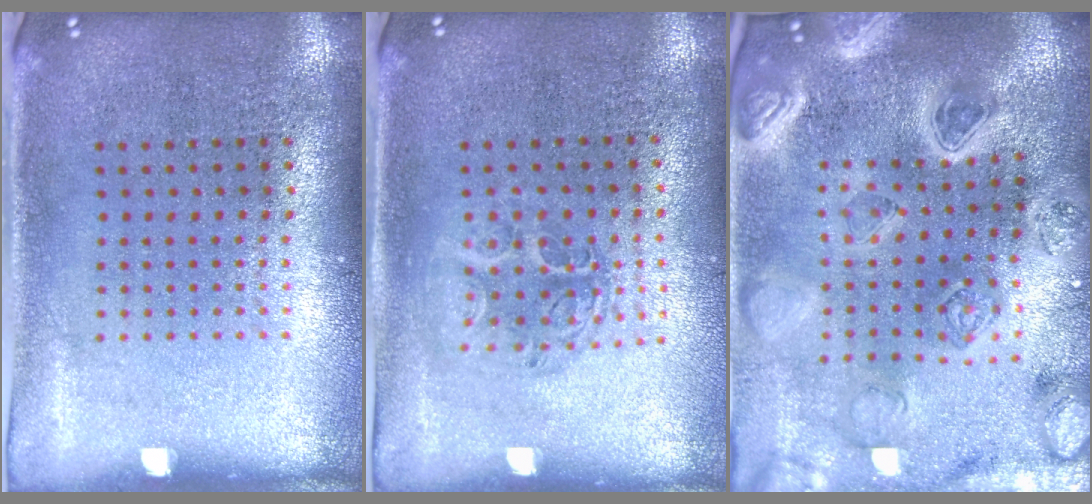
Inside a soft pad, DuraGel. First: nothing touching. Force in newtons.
{"total": 1.2, "press": 1.1, "slide": 0.4}
{"total": 4.8, "press": 4.2, "slide": 2.5}